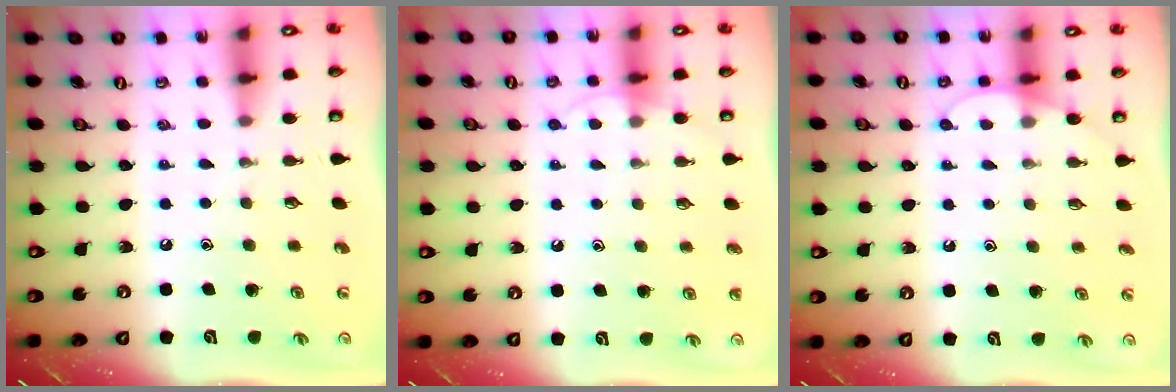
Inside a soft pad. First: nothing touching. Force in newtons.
{"total": 4.3, "press": 4.3, "slide": 0.4}
{"total": 4.1, "press": 4.1, "slide": 0.4}